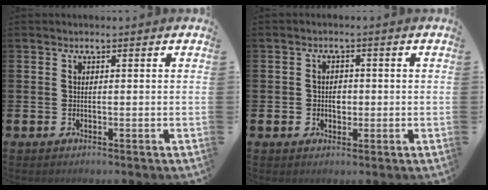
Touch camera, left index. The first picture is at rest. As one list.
[{"total": 1.9, "force": [-0.2, 1.7, 0.8], "torque": [-0.003, 0.002, -0.011]}]